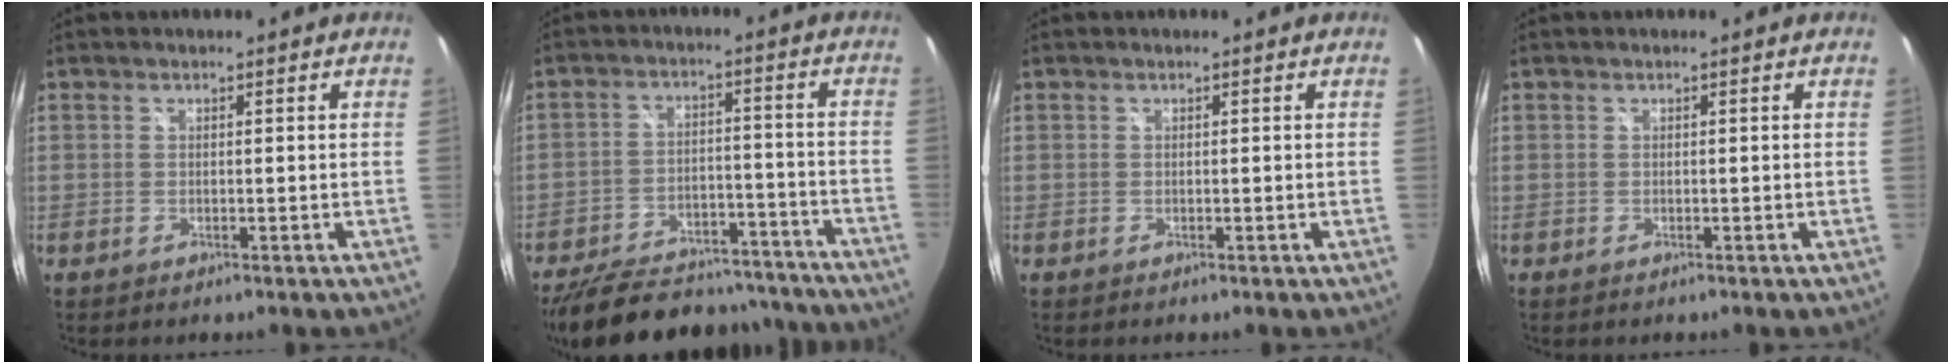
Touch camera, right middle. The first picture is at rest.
{"total": 25.0, "force": [-21.1, 9.0, 9.9], "torque": [-0.203, 0.015, -0.280]}
{"total": 0.0}
{"total": 0.0}